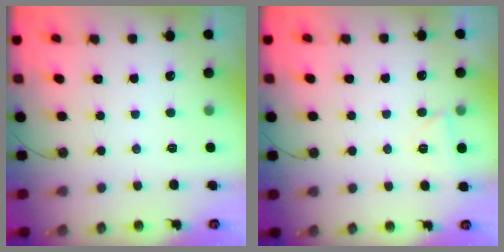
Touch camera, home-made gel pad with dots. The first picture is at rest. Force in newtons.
{"total": 3.1, "press": 2.9, "slide": 1.1}